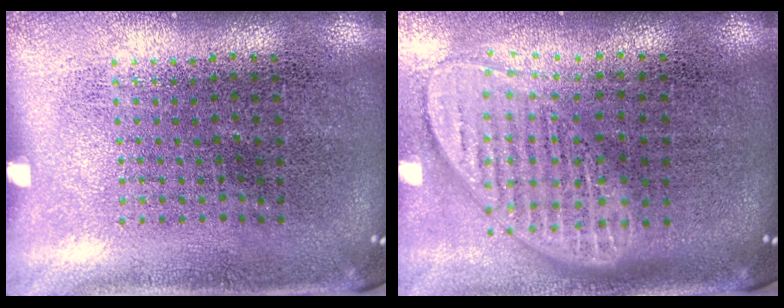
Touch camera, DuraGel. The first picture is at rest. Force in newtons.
{"total": 2.0, "press": 1.5, "slide": 1.2}